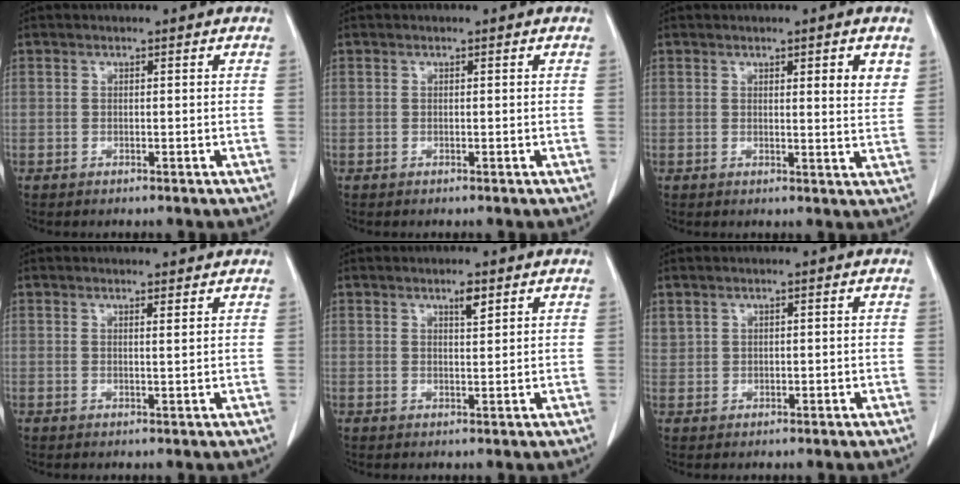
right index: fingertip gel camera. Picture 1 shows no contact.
{"total": 0.0}
{"total": 4.3, "force": [2.1, 0.6, 3.7], "torque": [-0.045, -0.010, 0.024]}
{"total": 2.4, "force": [2.3, 0.0, 0.6], "torque": [-0.016, -0.005, 0.023]}
{"total": 2.1, "force": [1.4, 0.4, 1.5], "torque": [-0.028, -0.001, 0.024]}
{"total": 1.6, "force": [1.1, 1.1, 0.4], "torque": [-0.008, 0.013, 0.031]}